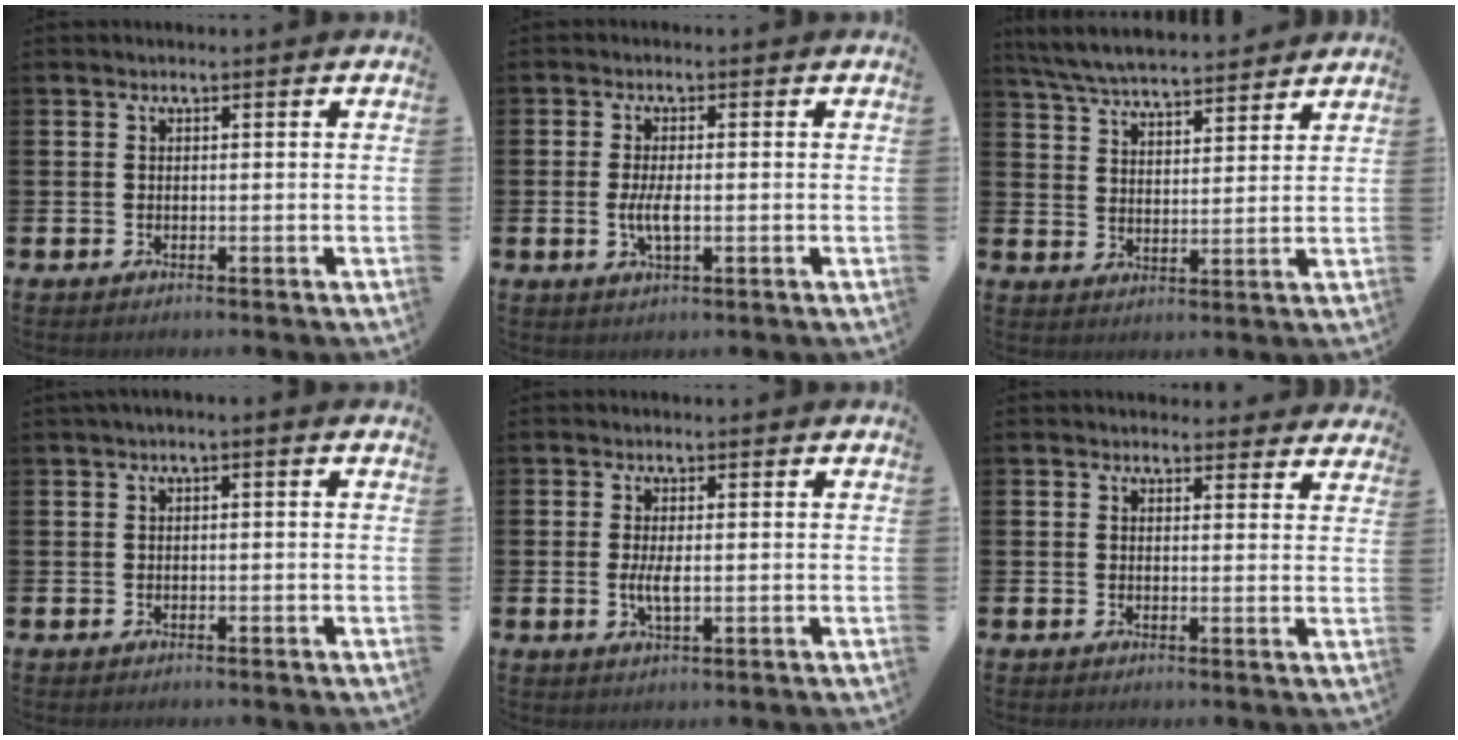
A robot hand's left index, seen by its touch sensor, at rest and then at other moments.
{"total": 3.1, "force": [-0.4, 1.1, 2.9], "torque": [-0.050, -0.001, -0.008]}
{"total": 6.5, "force": [6.3, 0.6, 1.2], "torque": [-0.052, -0.034, 0.115]}
{"total": 0.7, "force": [-0.4, 0.1, 0.6], "torque": [-0.011, 0.000, -0.006]}
{"total": 2.7, "force": [-0.1, 0.9, 2.5], "torque": [-0.046, 0.000, -0.003]}
{"total": 2.2, "force": [2.2, 0.6, -0.2], "torque": [0.013, -0.013, 0.037]}